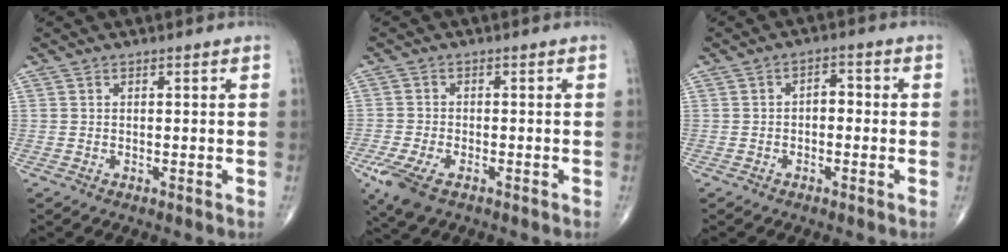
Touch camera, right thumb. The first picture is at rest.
{"total": 7.1, "force": [-3.8, 3.3, 4.9], "torque": [-0.109, -0.003, -0.069]}
{"total": 3.0, "force": [-0.4, 1.9, 2.3], "torque": [-0.021, 0.014, -0.014]}